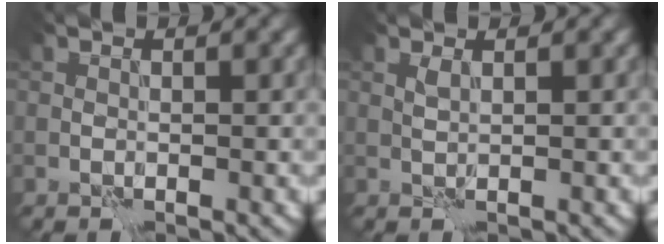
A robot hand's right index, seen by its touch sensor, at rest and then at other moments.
{"total": 0.7, "force": [0.6, -0.3, 0.2], "torque": [-0.006, 0.001, 0.013]}